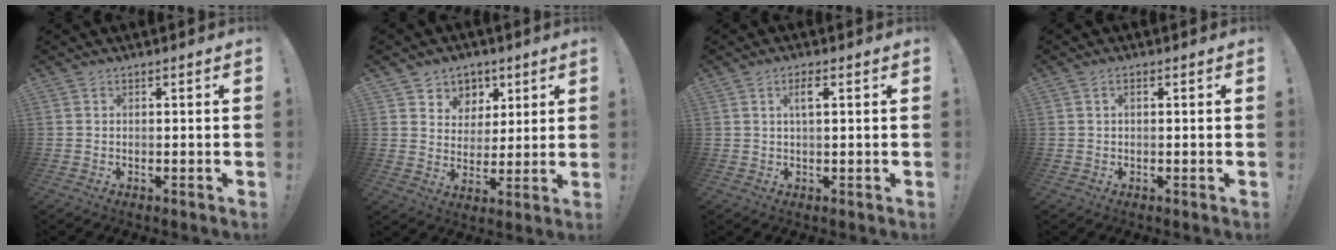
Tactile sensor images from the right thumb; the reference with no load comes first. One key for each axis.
{"total": 7.1, "fx": 3.3, "fy": 6.3, "fz": 0.8, "tx": -0.013, "ty": -0.030, "tz": 0.067}
{"total": 3.4, "fx": 1.2, "fy": 0.9, "fz": 3.1, "tx": -0.052, "ty": 0.001, "tz": 0.015}
{"total": 1.2, "fx": 0.0, "fy": 0.5, "fz": 1.2, "tx": -0.021, "ty": 0.002, "tz": -0.001}